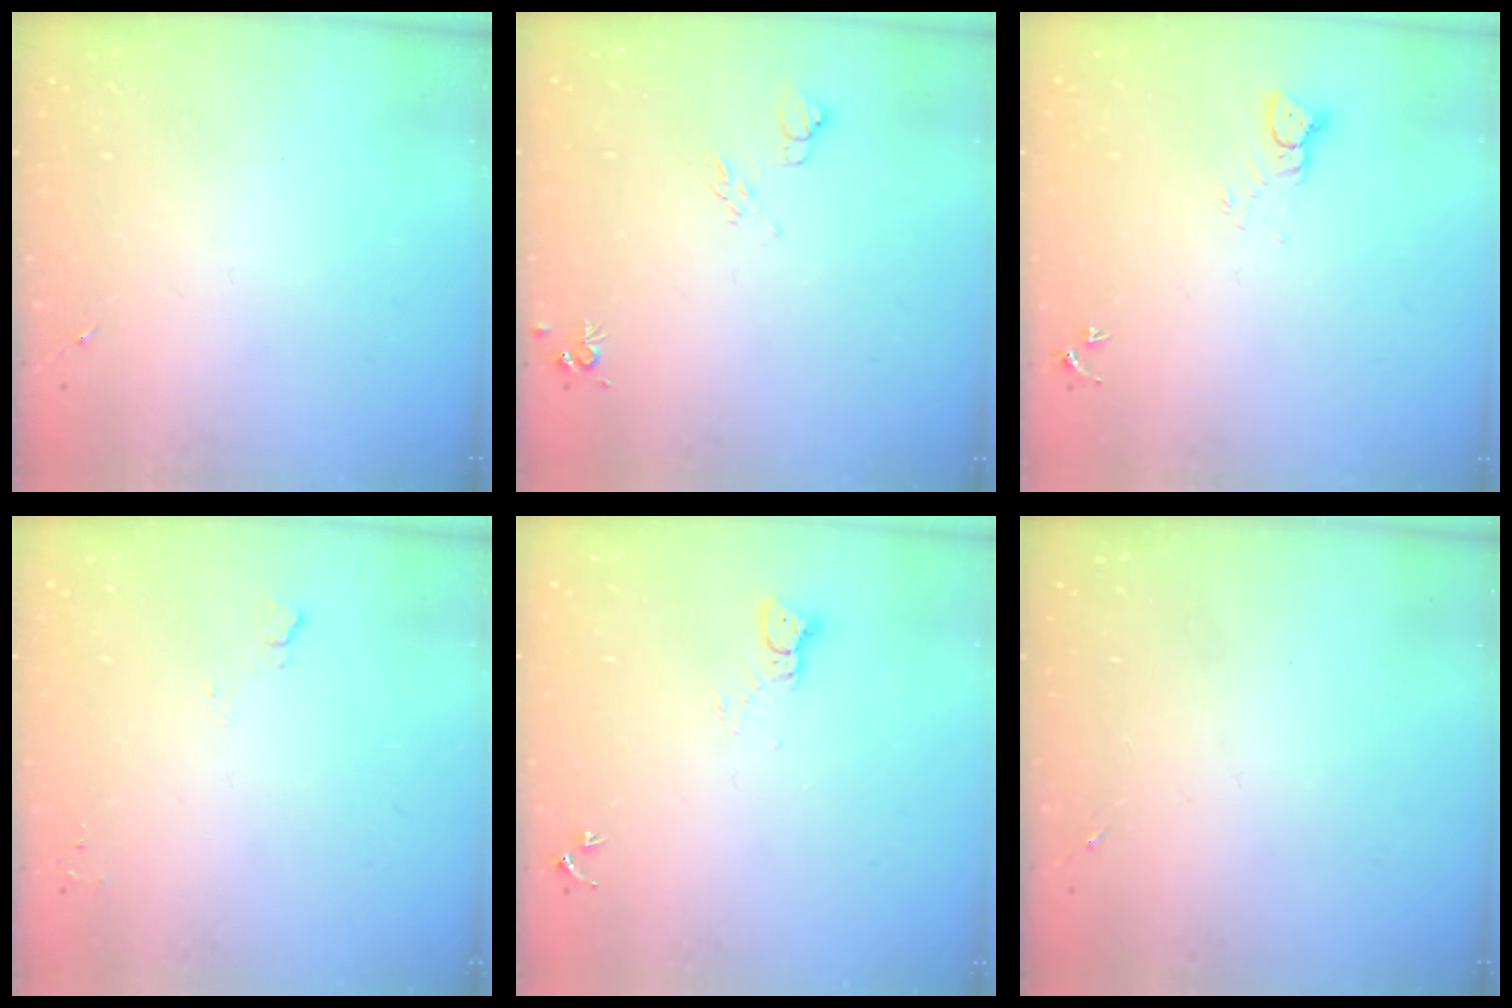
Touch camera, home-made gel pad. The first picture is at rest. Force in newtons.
{"total": 6.4, "press": 6.3, "slide": 1.1}
{"total": 3.1, "press": 3.1, "slide": 0.1}
{"total": 5.1, "press": 5.1, "slide": 0.6}
{"total": 3.3, "press": 3.3, "slide": 0.3}
{"total": 0.0}